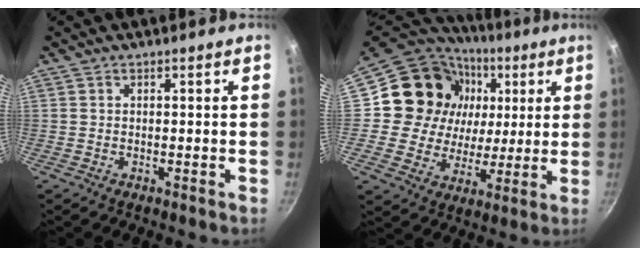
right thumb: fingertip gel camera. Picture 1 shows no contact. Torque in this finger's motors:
{"motor_torque": [-0.60, 1.81, 0.50, -0.52, 0.05]}